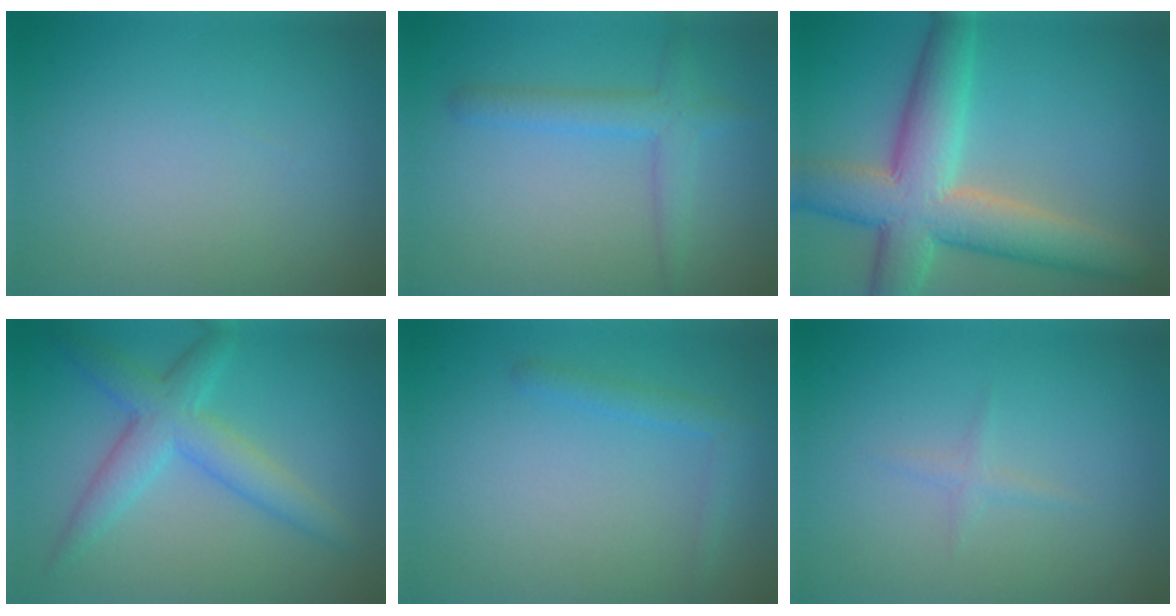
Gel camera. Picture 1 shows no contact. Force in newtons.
{"total": 2.7, "press": 2.7, "slide": 0.2}
{"total": 8.9, "press": 8.9, "slide": 0.5}
{"total": 4.4, "press": 4.4, "slide": 0.0}
{"total": 1.5, "press": 1.5, "slide": 0.1}
{"total": 0.8, "press": 0.8, "slide": 0.1}